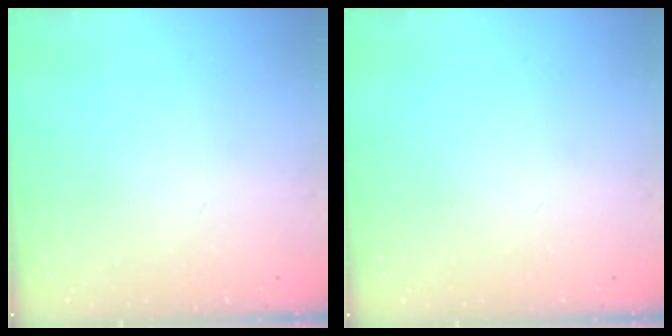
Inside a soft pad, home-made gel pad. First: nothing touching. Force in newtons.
{"total": 0.0}